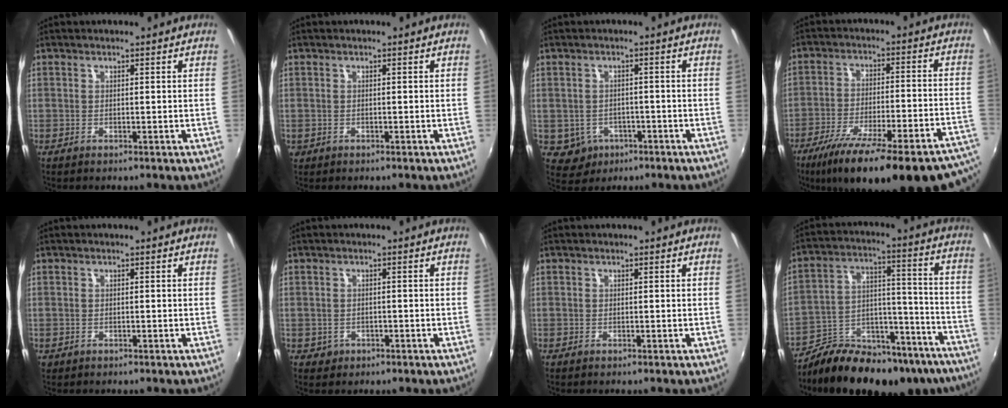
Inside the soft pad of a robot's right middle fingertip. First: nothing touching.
{"total": 0.9, "force": [-0.3, 0.9, 0.3], "torque": [-0.005, -0.003, -0.004]}
{"total": 5.2, "force": [-2.0, 4.6, 1.4], "torque": [-0.043, 0.001, -0.016]}
{"total": 30.3, "force": [-23.4, 6.5, 18.1], "torque": [-0.284, -0.056, -0.323]}
{"total": 0.5, "force": [-0.1, 0.5, 0.1], "torque": [-0.001, -0.003, -0.002]}
{"total": 2.1, "force": [-0.6, 2.0, 0.6], "torque": [-0.017, -0.002, -0.003]}
{"total": 0.0}
{"total": 24.9, "force": [-19.3, 10.5, 11.7], "torque": [-0.187, 0.027, -0.257]}